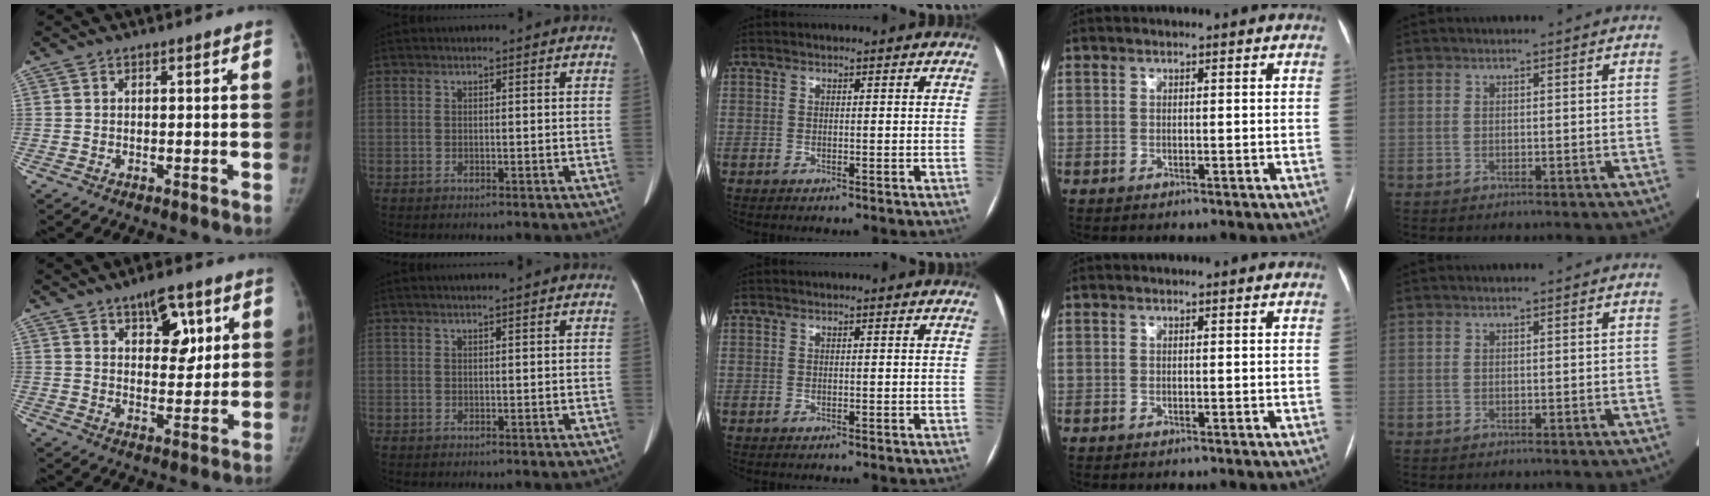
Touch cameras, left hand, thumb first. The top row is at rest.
{"thumb": {"total": 8.9, "force": [4.1, 4.6, 6.4], "torque": [-0.062, -0.021, 0.062]}, "index": {"total": 1.3, "force": [1.0, -0.2, 0.7], "torque": [-0.011, 0.007, 0.021]}}